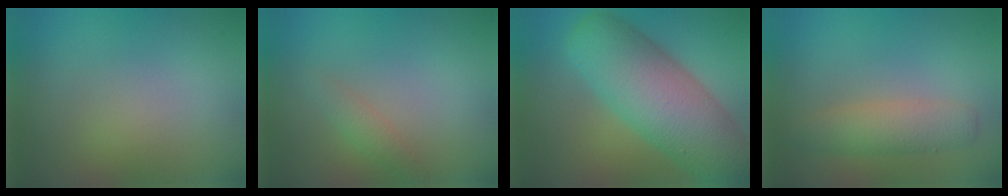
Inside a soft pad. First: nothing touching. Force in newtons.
{"total": 1.2, "press": 1.2, "slide": 0.1}
{"total": 10.5, "press": 10.5, "slide": 0.4}
{"total": 2.9, "press": 2.9, "slide": 0.1}